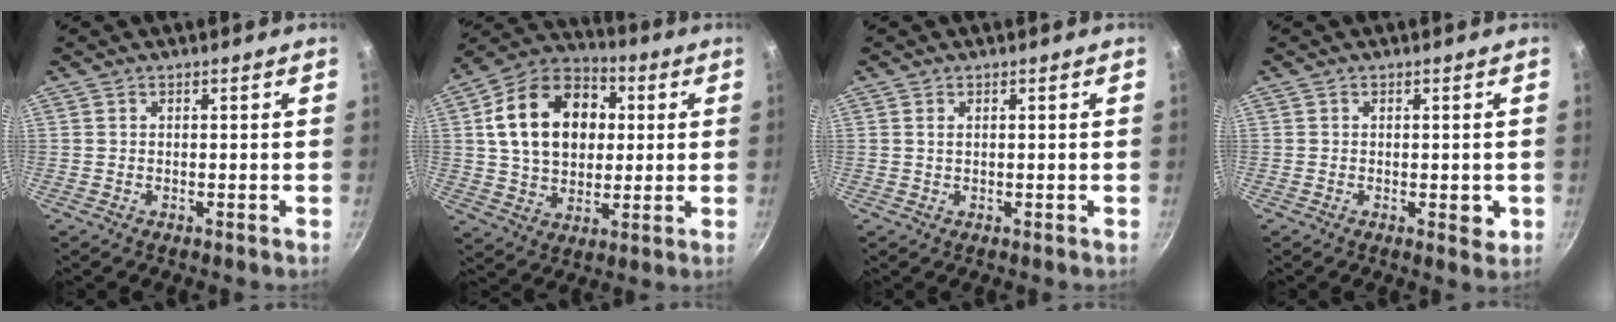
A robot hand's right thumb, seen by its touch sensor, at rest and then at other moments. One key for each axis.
{"total": 19.4, "fx": 3.5, "fy": 14.3, "fz": 12.7, "tx": -0.184, "ty": 0.019, "tz": 0.053}
{"total": 0.8, "fx": 0.3, "fy": 0.4, "fz": 0.6, "tx": -0.012, "ty": 0.001, "tz": 0.007}
{"total": 2.9, "fx": -0.5, "fy": 1.6, "fz": 2.4, "tx": -0.024, "ty": -0.002, "tz": -0.007}